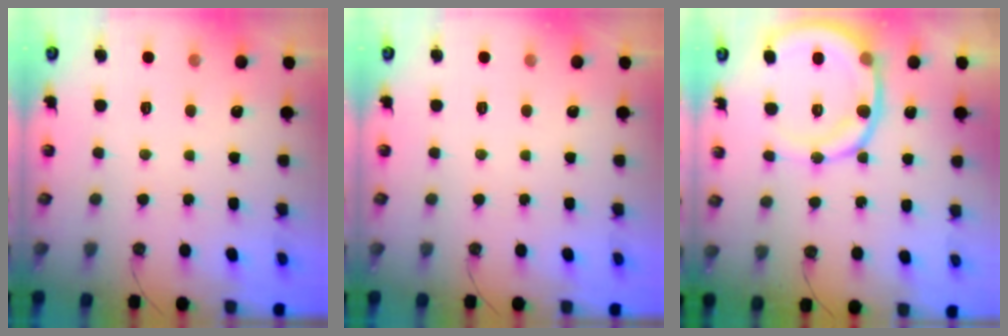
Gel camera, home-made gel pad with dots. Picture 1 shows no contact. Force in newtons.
{"total": 0.0}
{"total": 15.3, "press": 14.9, "slide": 3.1}